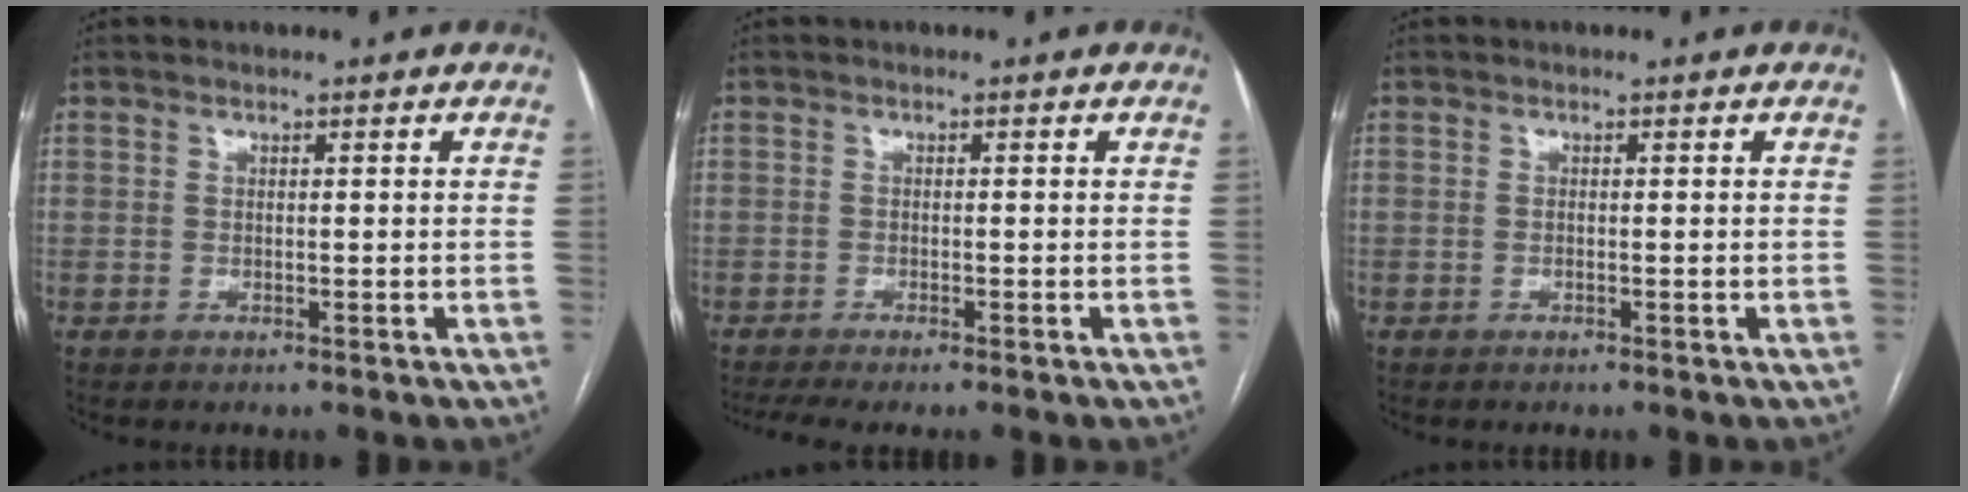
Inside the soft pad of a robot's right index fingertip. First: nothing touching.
{"total": 4.2, "force": [-3.3, 0.1, 2.6], "torque": [-0.043, -0.009, -0.055]}
{"total": 0.5, "force": [-0.1, 0.1, 0.5], "torque": [-0.011, -0.002, 0.000]}